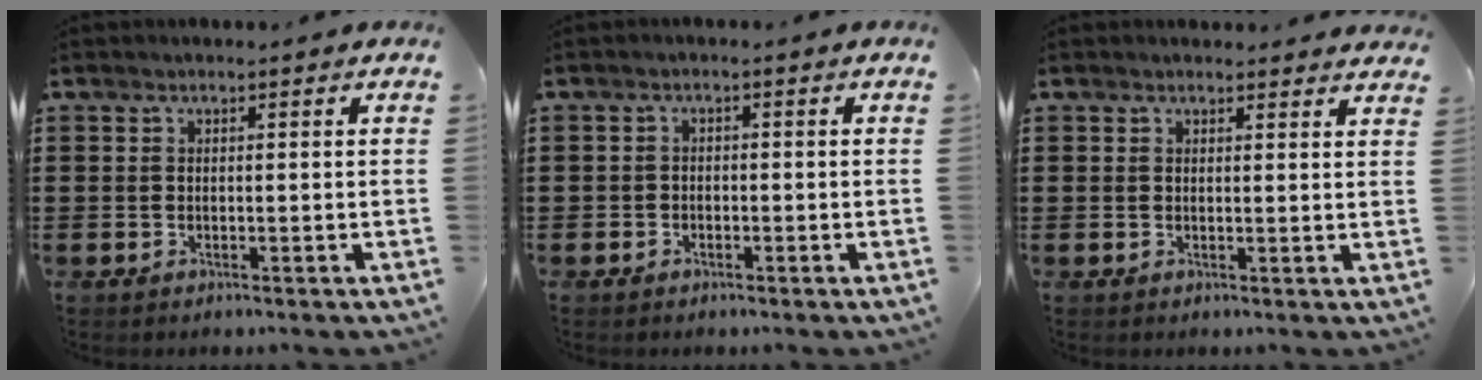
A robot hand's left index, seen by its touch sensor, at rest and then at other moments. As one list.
[{"total": 1.2, "force": [-1.0, 0.6, 0.0], "torque": [-0.005, 0.003, -0.023]}, {"total": 1.5, "force": [1.5, 0.3, 0.1], "torque": [-0.006, 0.002, 0.030]}]